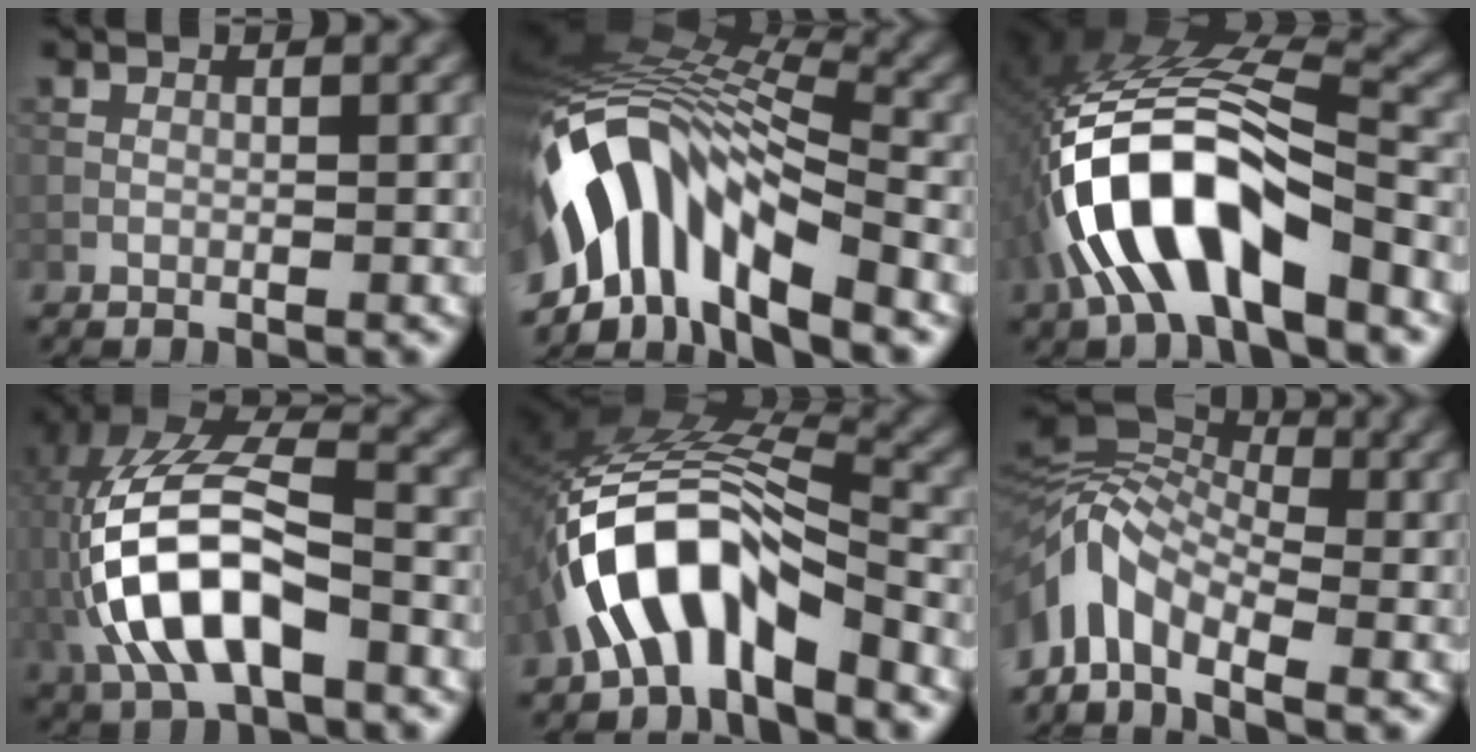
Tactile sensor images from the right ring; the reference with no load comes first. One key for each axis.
{"total": 12.2, "fx": -5.1, "fy": 5.2, "fz": 9.7, "tx": -0.174, "ty": 0.015, "tz": -0.085}
{"total": 12.0, "fx": -4.6, "fy": 4.9, "fz": 10.0, "tx": -0.199, "ty": 0.015, "tz": -0.082}
{"total": 11.9, "fx": -3.1, "fy": 5.9, "fz": 9.9, "tx": -0.211, "ty": 0.009, "tz": -0.061}
{"total": 9.3, "fx": -4.7, "fy": 4.0, "fz": 7.0, "tx": -0.131, "ty": 0.012, "tz": -0.083}
{"total": 8.5, "fx": -3.5, "fy": 4.7, "fz": 6.1, "tx": -0.112, "ty": 0.012, "tz": -0.082}